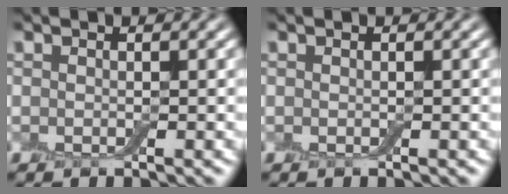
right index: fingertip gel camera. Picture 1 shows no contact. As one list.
[{"total": 0.0}]